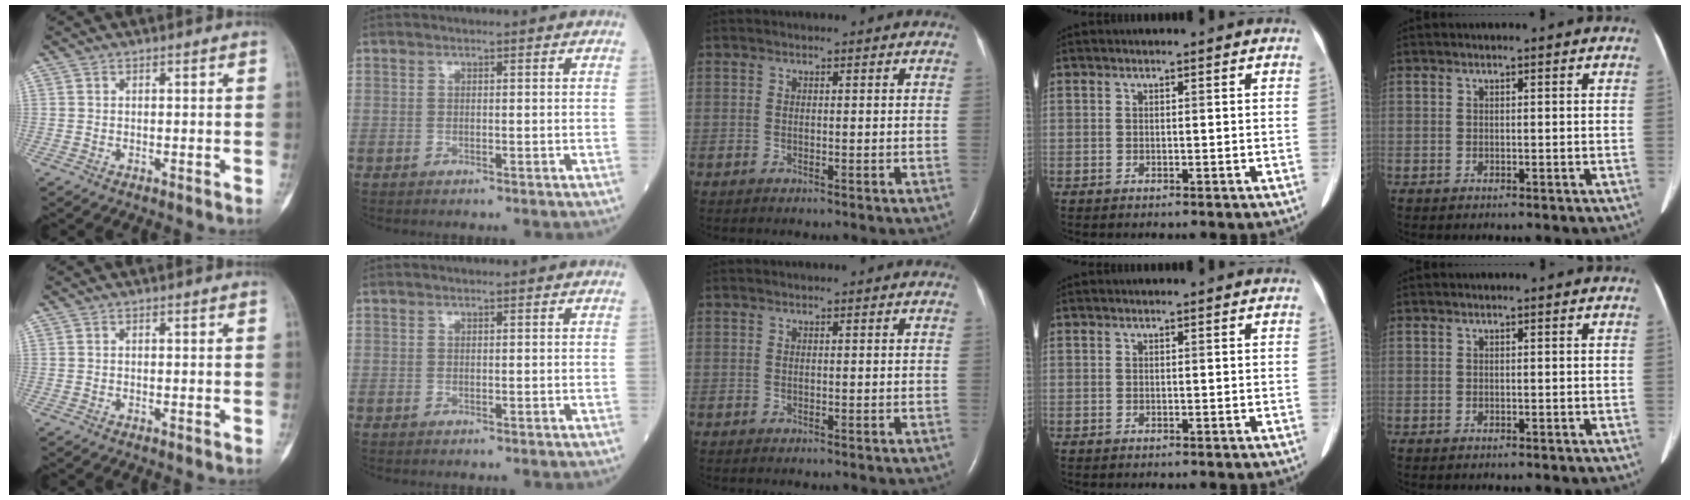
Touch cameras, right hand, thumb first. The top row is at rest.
{}